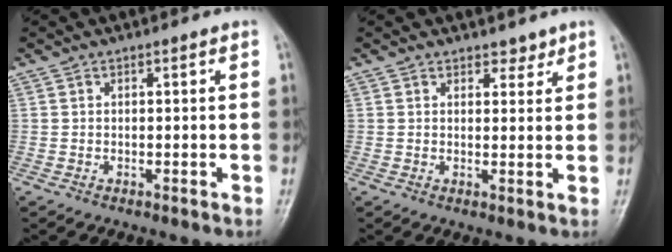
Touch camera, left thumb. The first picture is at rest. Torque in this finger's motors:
{"motor_torque": [-0.26, 0.25, -0.29, -0.10, -0.03]}